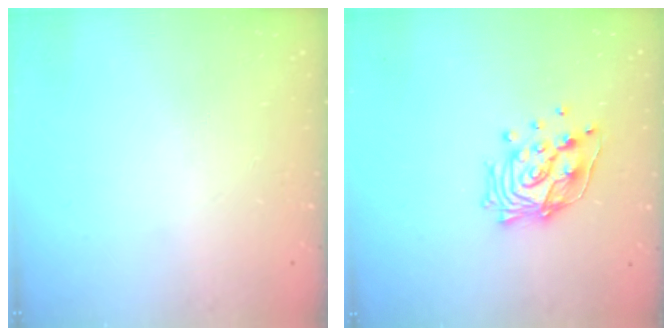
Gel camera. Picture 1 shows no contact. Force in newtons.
{"total": 14.4, "press": 14.3, "slide": 1.7}